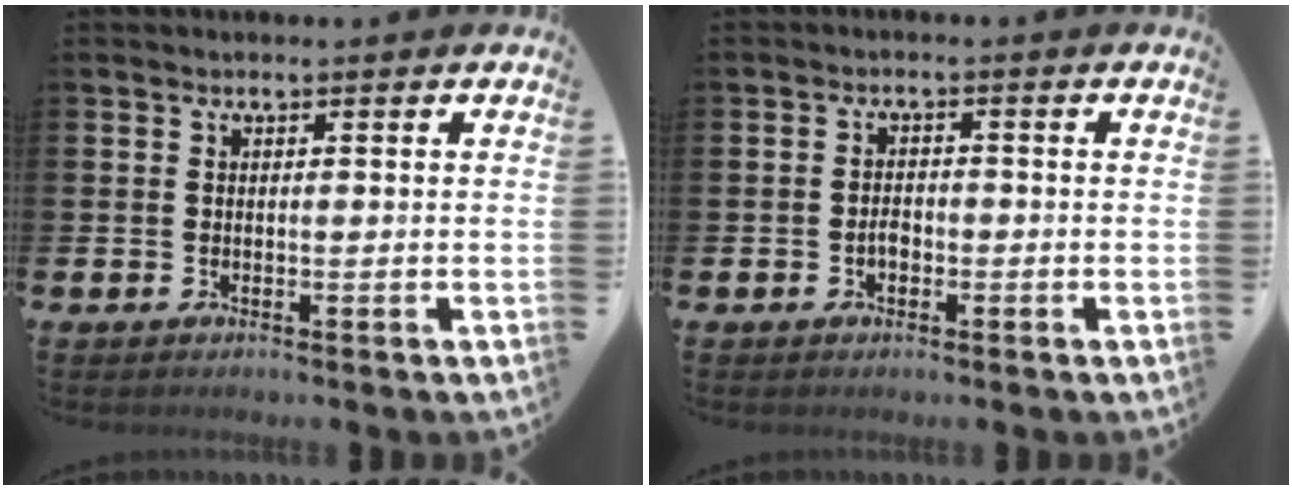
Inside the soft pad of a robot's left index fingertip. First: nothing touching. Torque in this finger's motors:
{"motor_torque": [0.14, -0.09, 0.03, 0.05]}